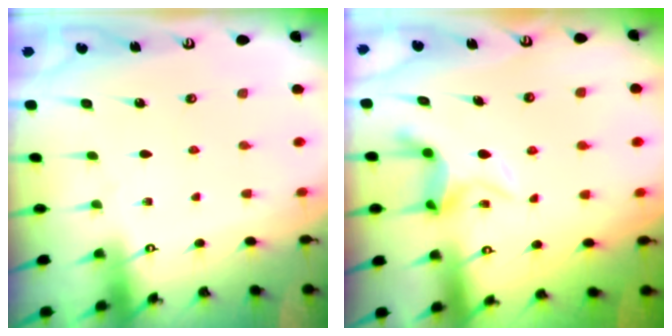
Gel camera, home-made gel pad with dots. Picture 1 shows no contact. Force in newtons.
{"total": 6.5, "press": 6.5, "slide": 0.2}